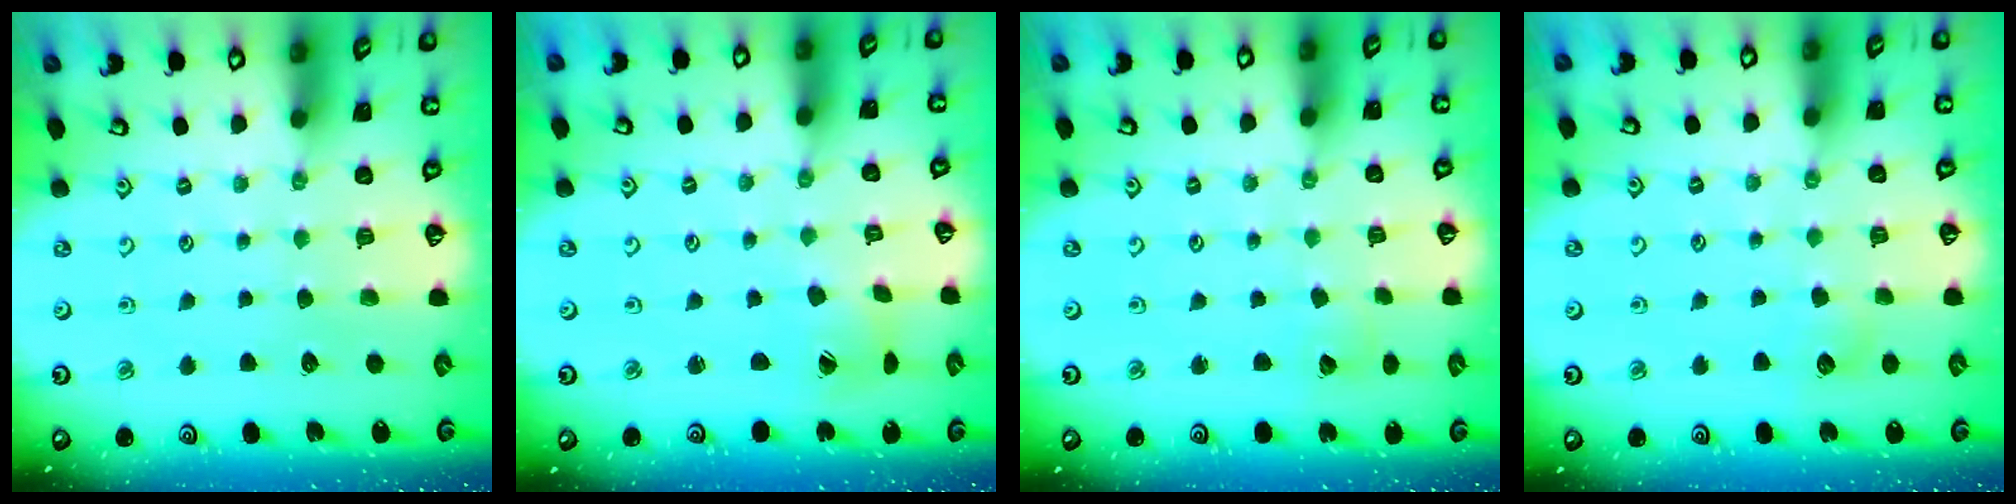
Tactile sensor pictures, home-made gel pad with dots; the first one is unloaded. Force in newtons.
{"total": 3.0, "press": 3.0, "slide": 0.5}
{"total": 2.9, "press": 2.9, "slide": 0.3}
{"total": 4.7, "press": 4.7, "slide": 0.6}